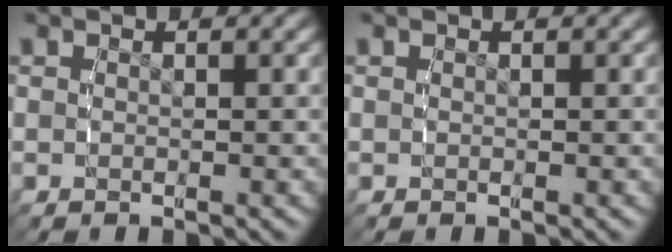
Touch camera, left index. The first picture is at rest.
{"total": 0.0}